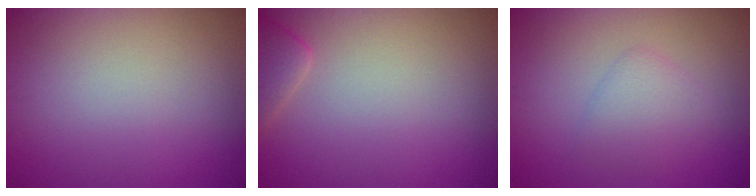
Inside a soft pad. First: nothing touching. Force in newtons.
{"total": 2.3, "press": 2.2, "slide": 0.4}
{"total": 2.6, "press": 2.6, "slide": 0.2}